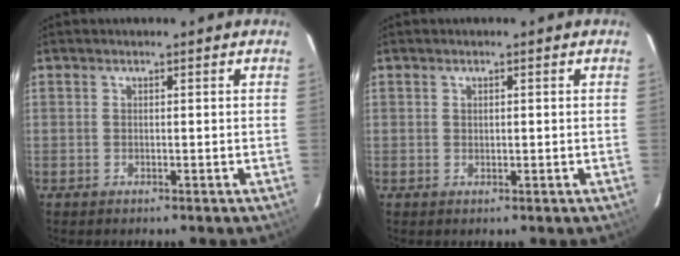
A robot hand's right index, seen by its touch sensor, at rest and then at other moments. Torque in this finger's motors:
{"motor_torque": [-0.40, 0.23, -0.03, 0.00]}